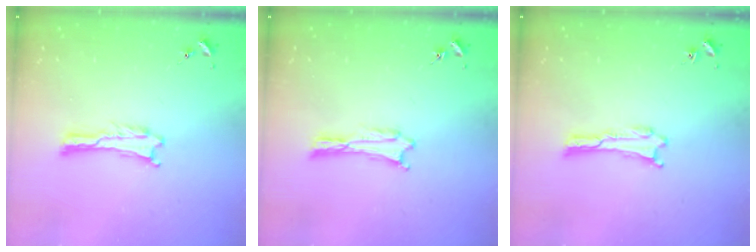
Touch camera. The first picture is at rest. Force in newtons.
{"total": 0.0}
{"total": 0.0}